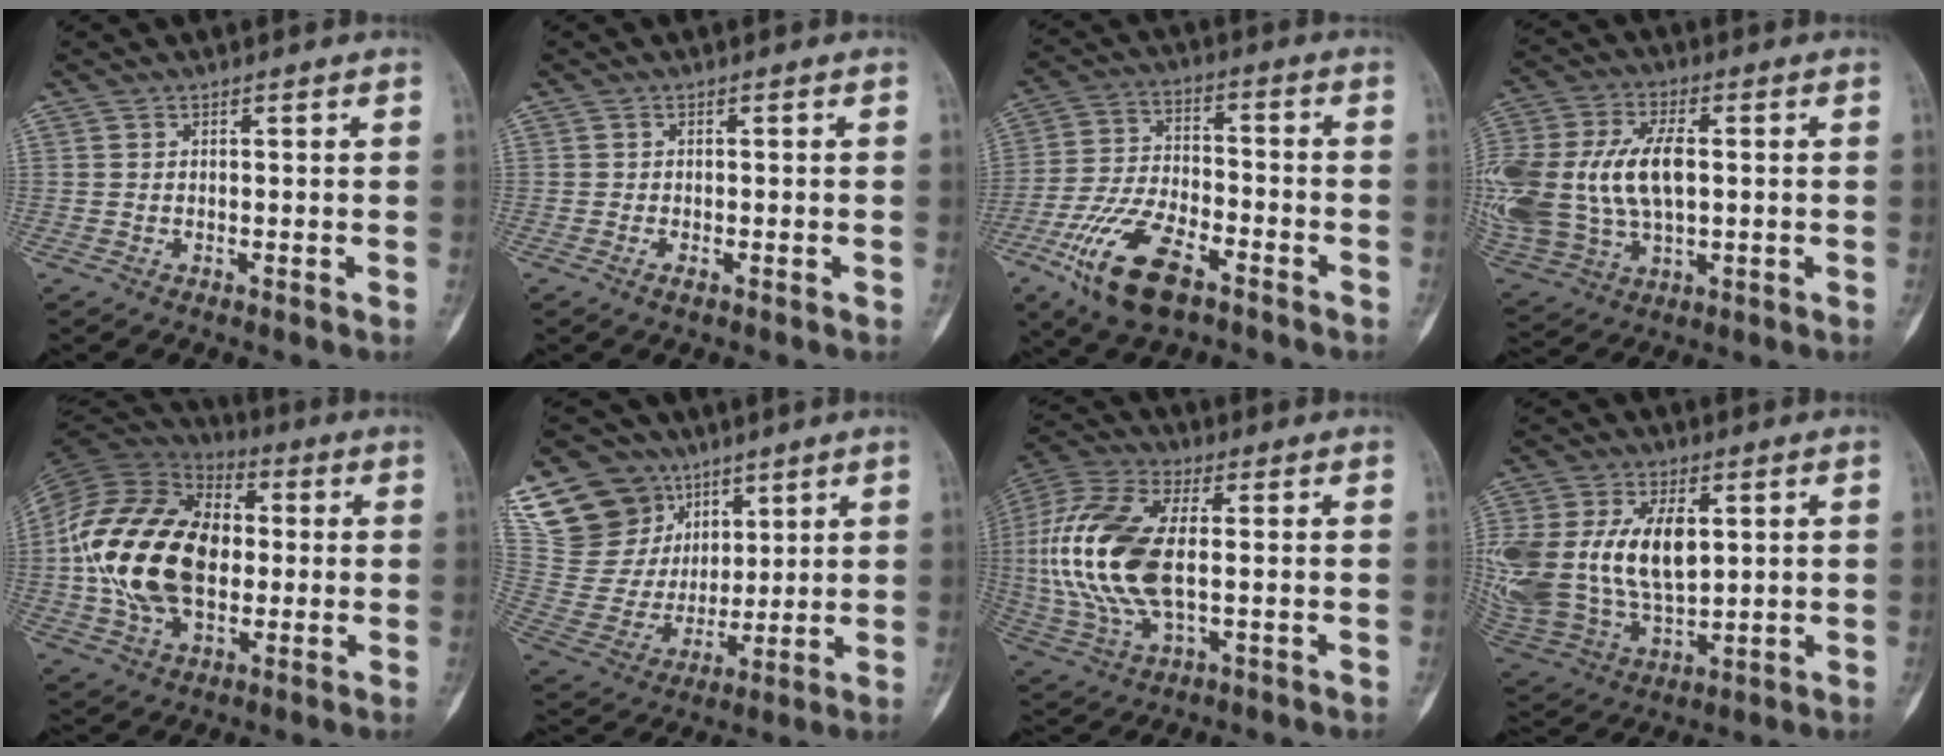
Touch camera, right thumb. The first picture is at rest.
{"total": 1.2, "force": [-0.6, 0.5, 0.9], "torque": [-0.017, 0.000, -0.012]}
{"total": 15.7, "force": [-8.5, 7.1, 11.1], "torque": [-0.214, 0.031, -0.154]}
{"total": 24.5, "force": [0.9, 14.7, 19.6], "torque": [-0.466, 0.013, 0.029]}
{"total": 23.9, "force": [0.0, 15.3, 18.4], "torque": [-0.346, 0.016, 0.001]}
{"total": 19.7, "force": [10.6, 15.2, 6.7], "torque": [-0.092, -0.011, 0.220]}
{"total": 19.8, "force": [0.3, 9.5, 17.3], "torque": [-0.387, 0.007, 0.005]}
{"total": 23.6, "force": [3.7, 14.2, 18.4], "torque": [-0.405, -0.003, 0.083]}